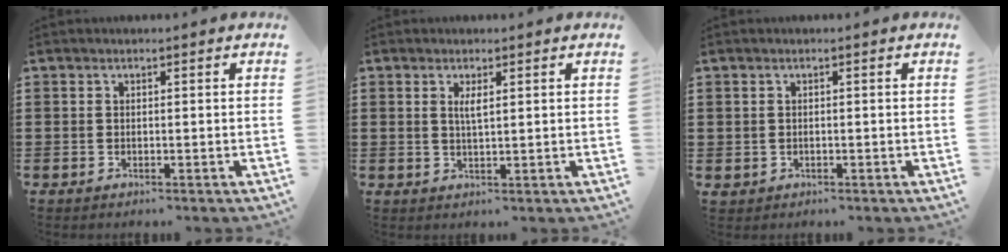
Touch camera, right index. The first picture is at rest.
{"total": 2.0, "force": [0.7, 0.4, 1.8], "torque": [-0.037, 0.002, 0.010]}
{"total": 0.8, "force": [0.0, 0.7, 0.2], "torque": [-0.007, 0.005, 0.000]}